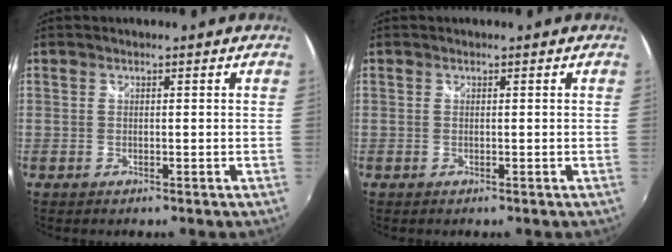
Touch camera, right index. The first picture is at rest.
{"total": 0.0}